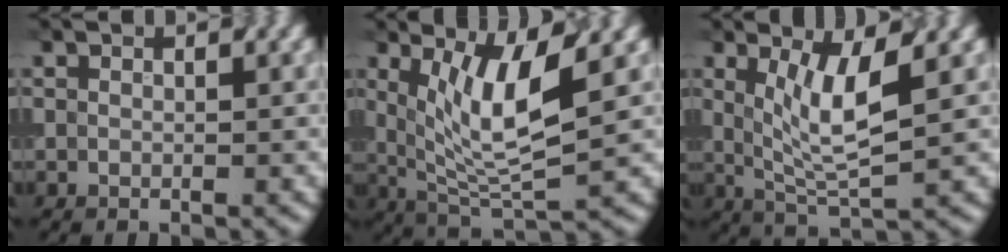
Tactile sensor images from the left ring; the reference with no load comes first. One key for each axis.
{"total": 6.3, "fx": 1.6, "fy": 1.4, "fz": 5.9, "tx": -0.118, "ty": -0.009, "tz": 0.043}
{"total": 4.6, "fx": 0.9, "fy": 0.9, "fz": 4.5, "tx": -0.090, "ty": -0.003, "tz": 0.030}